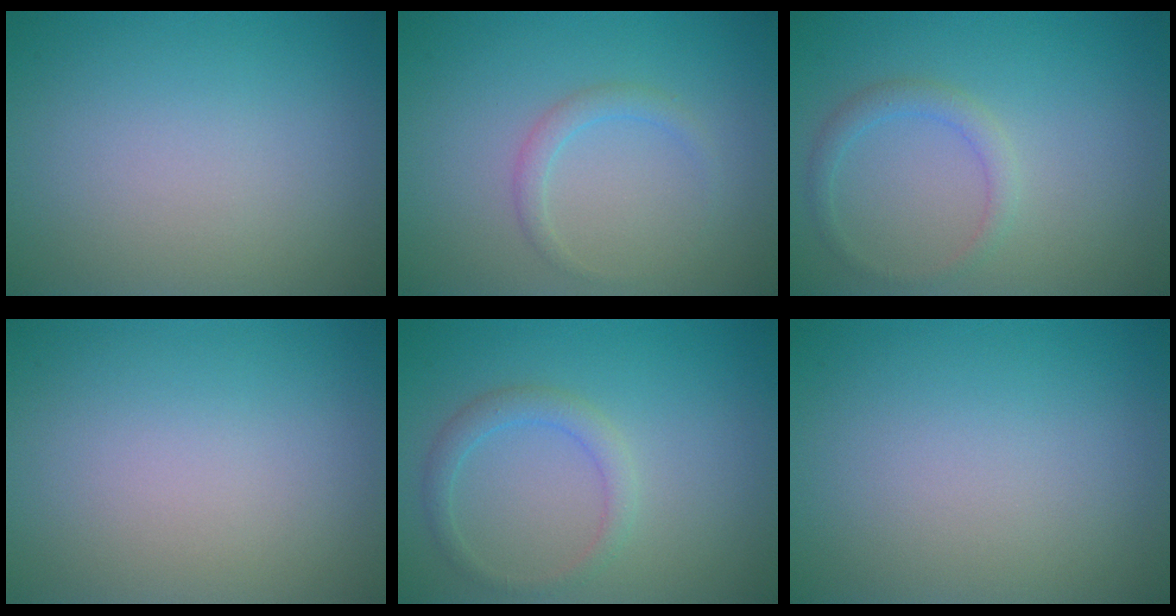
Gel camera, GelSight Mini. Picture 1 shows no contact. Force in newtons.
{"total": 1.4, "press": 1.4, "slide": 0.0}
{"total": 1.7, "press": 1.7, "slide": 0.1}
{"total": 0.0}
{"total": 2.0, "press": 2.0, "slide": 0.1}
{"total": 0.0}